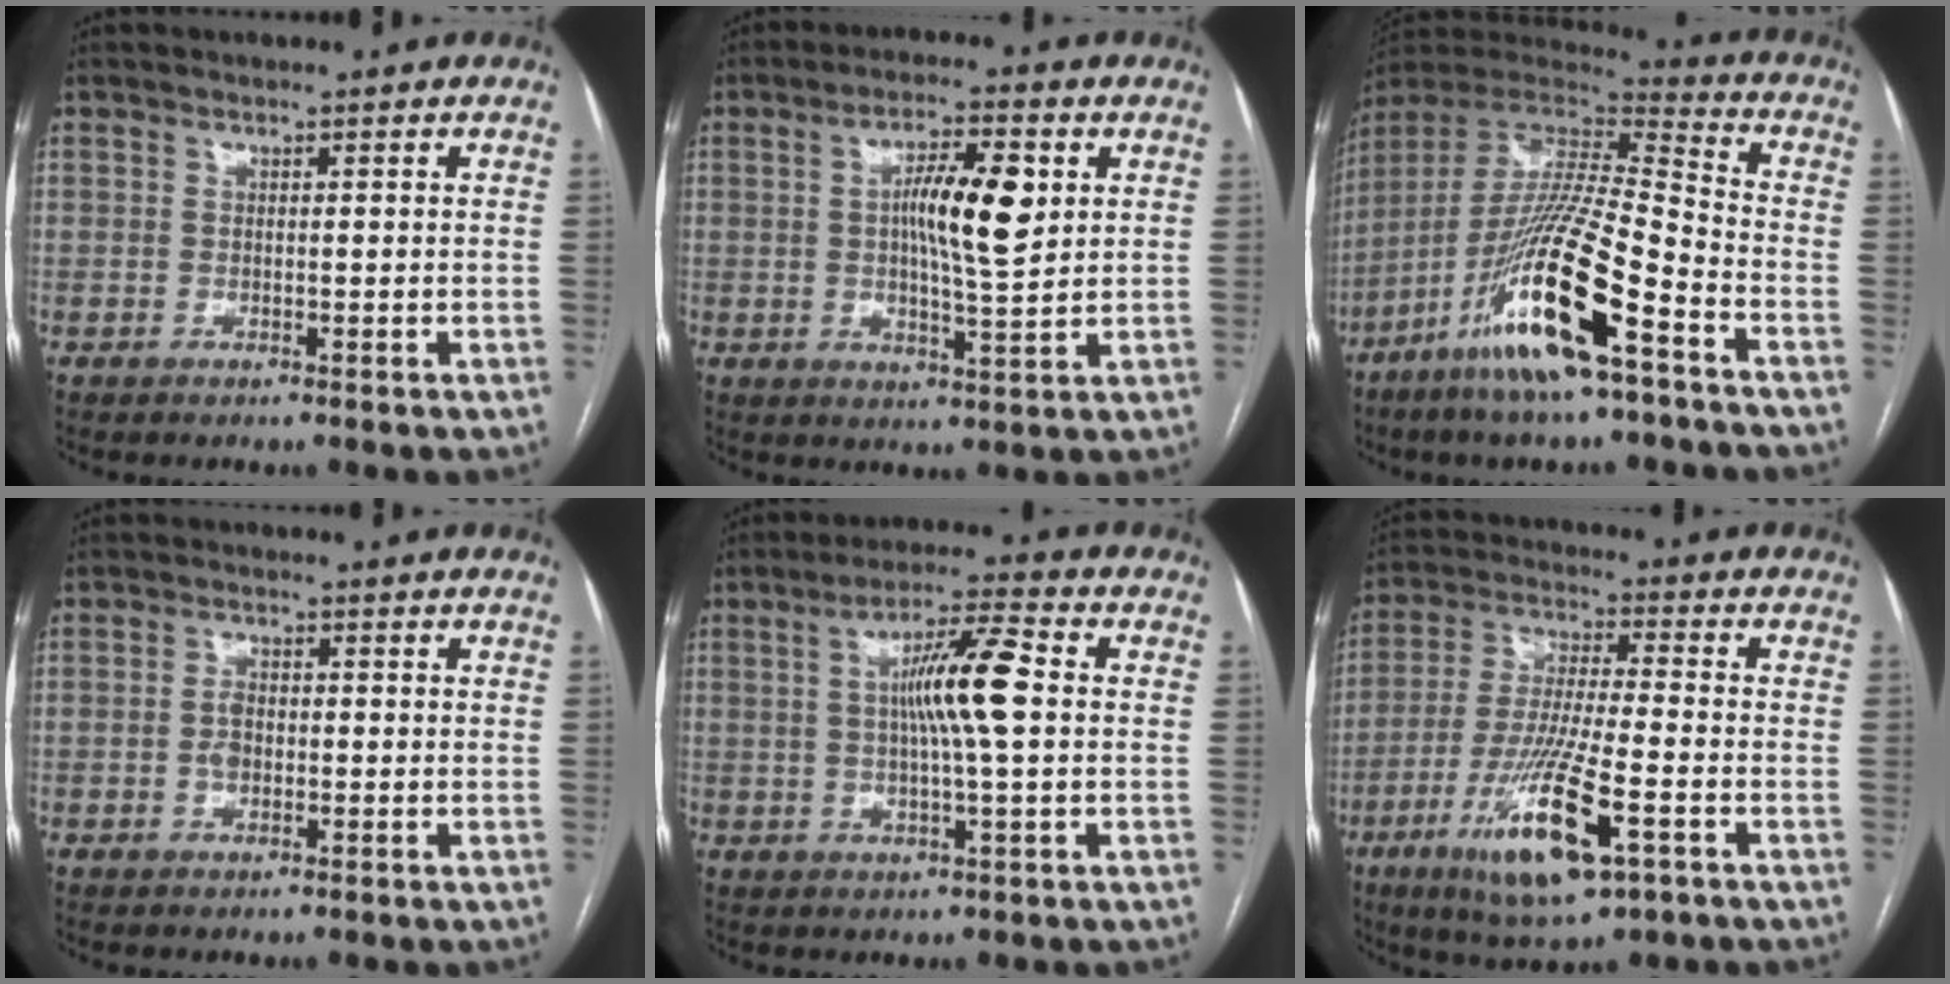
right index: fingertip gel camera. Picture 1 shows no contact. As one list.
[{"total": 9.1, "force": [1.9, 1.5, 8.8], "torque": [-0.151, 0.007, 0.032]}, {"total": 20.7, "force": [-10.5, 1.9, 17.8], "torque": [-0.378, -0.042, -0.201]}, {"total": 2.5, "force": [-0.5, 1.7, 1.8], "torque": [-0.035, 0.005, -0.010]}, {"total": 9.5, "force": [1.0, 0.4, 9.5], "torque": [-0.166, 0.010, 0.014]}, {"total": 14.9, "force": [-6.7, 2.1, 13.1], "torque": [-0.255, -0.026, -0.114]}]